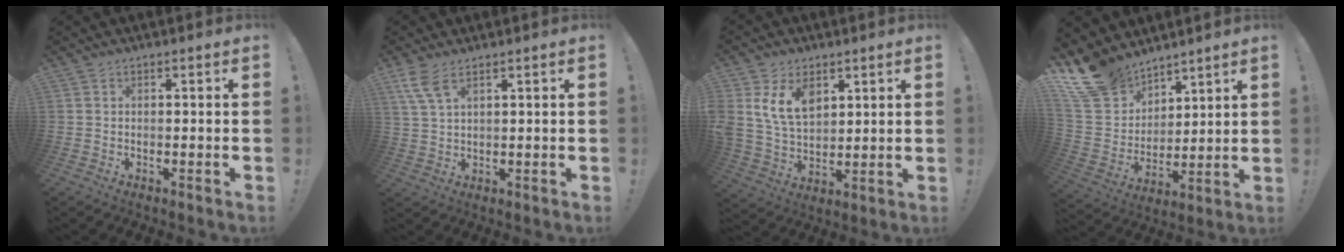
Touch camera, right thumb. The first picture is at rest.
{"total": 6.3, "force": [3.9, 2.2, 4.5], "torque": [-0.107, -0.010, 0.074]}
{"total": 12.4, "force": [5.9, 8.4, 7.0], "torque": [-0.138, -0.021, 0.117]}
{"total": 15.7, "force": [11.8, 9.2, 4.7], "torque": [-0.107, -0.080, 0.233]}